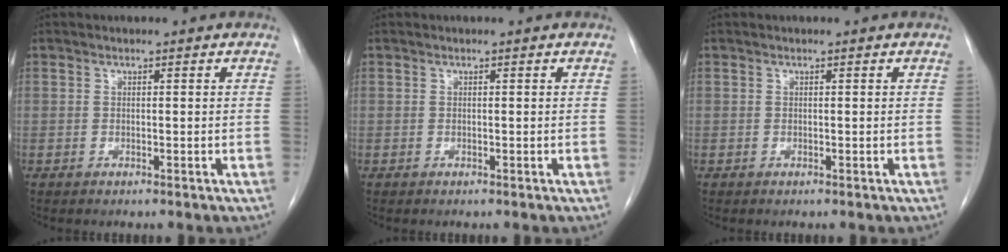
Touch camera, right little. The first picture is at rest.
{"total": 0.0}
{"total": 0.0}